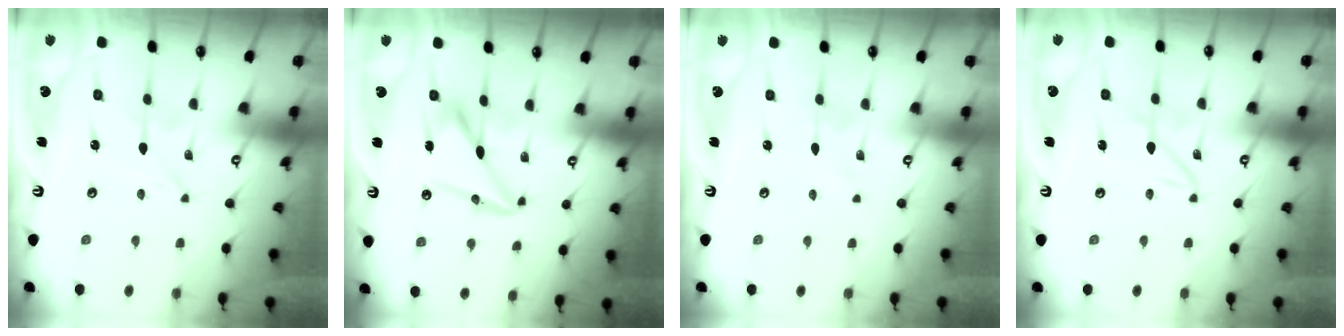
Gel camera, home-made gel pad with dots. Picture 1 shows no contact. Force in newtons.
{"total": 10.0, "press": 9.9, "slide": 1.3}
{"total": 1.0, "press": 1.0, "slide": 0.1}
{"total": 2.6, "press": 2.6, "slide": 0.2}